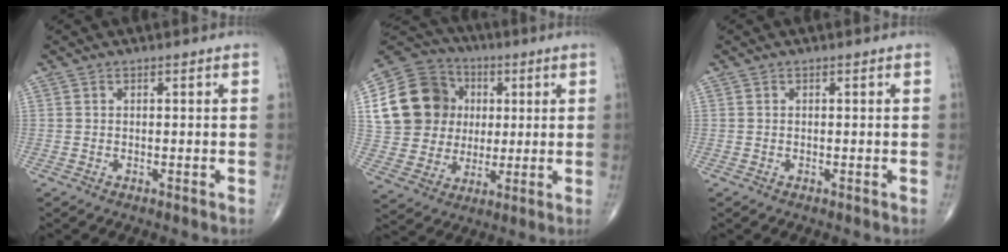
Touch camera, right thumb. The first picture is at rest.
{"total": 18.3, "force": [3.5, 16.0, 8.2], "torque": [-0.129, 0.021, 0.073]}
{"total": 0.0}